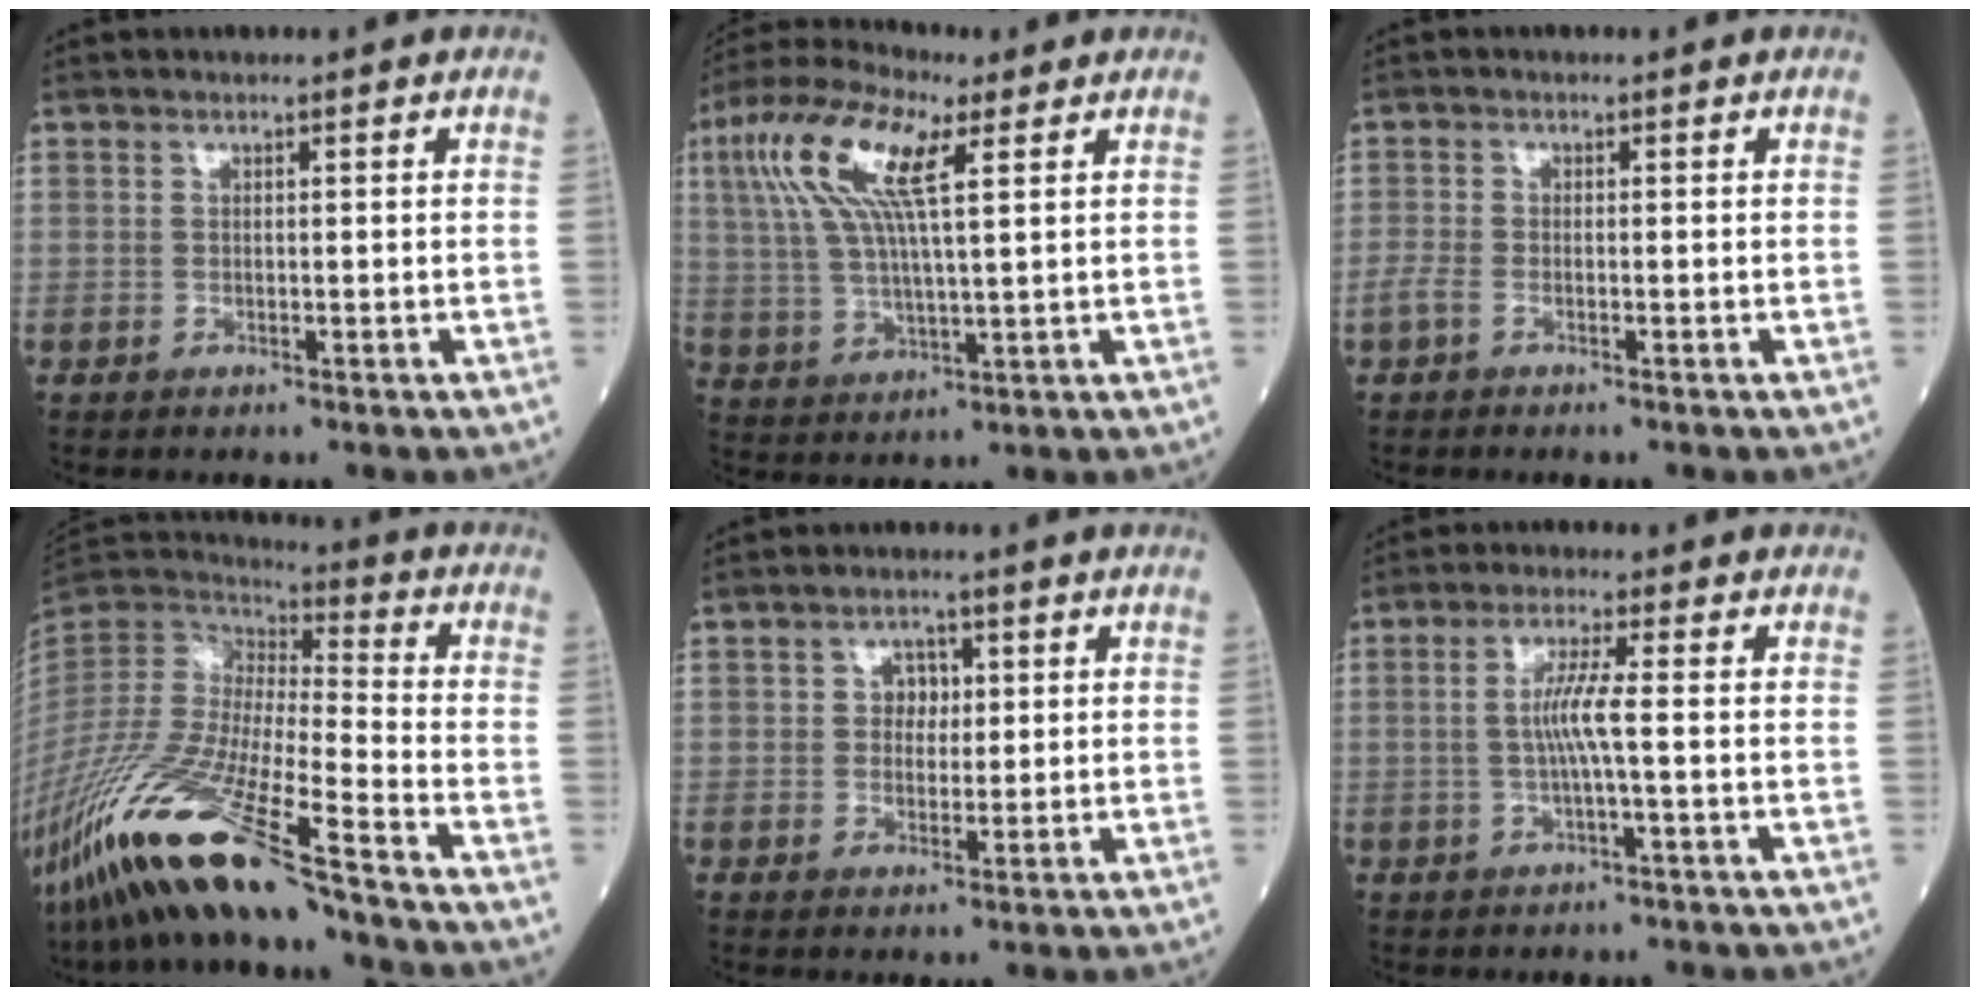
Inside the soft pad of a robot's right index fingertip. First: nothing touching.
{"total": 12.4, "force": [4.6, 2.7, 11.2], "torque": [-0.244, 0.025, 0.085]}
{"total": 1.9, "force": [-1.2, 0.7, 1.2], "torque": [-0.029, 0.001, -0.026]}
{"total": 20.6, "force": [-14.1, 1.8, 14.9], "torque": [-0.343, -0.061, -0.276]}
{"total": 3.2, "force": [0.7, 2.4, 1.9], "torque": [-0.023, 0.005, 0.010]}
{"total": 4.5, "force": [-0.3, -0.4, 4.5], "torque": [-0.091, 0.003, -0.007]}